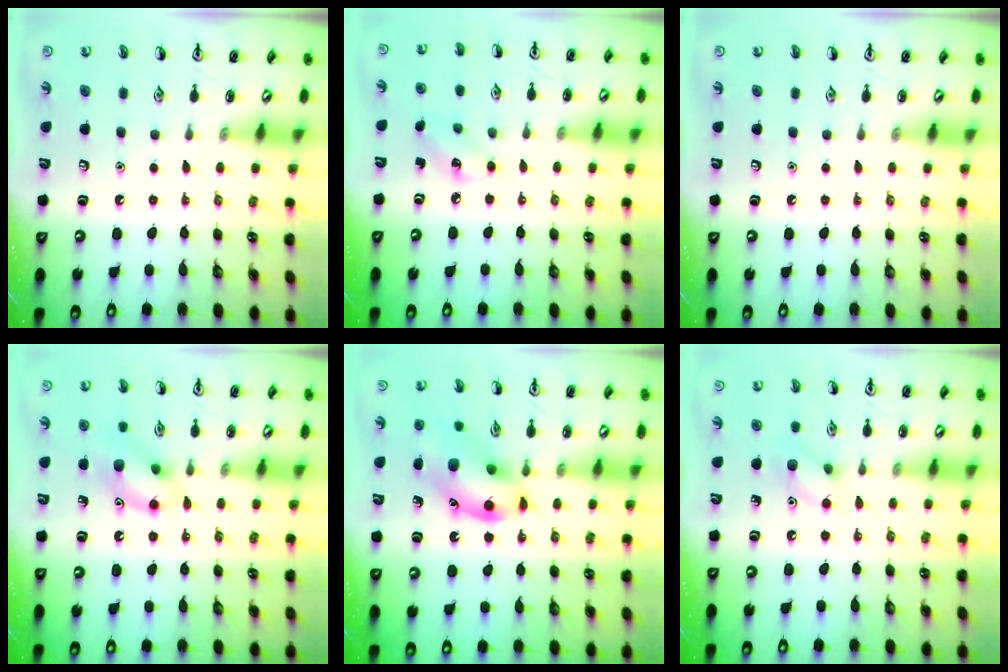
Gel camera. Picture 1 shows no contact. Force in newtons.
{"total": 3.5, "press": 3.3, "slide": 1.2}
{"total": 0.0}
{"total": 11.5, "press": 11.4, "slide": 1.2}
{"total": 13.6, "press": 13.5, "slide": 1.5}
{"total": 7.5, "press": 7.4, "slide": 0.7}